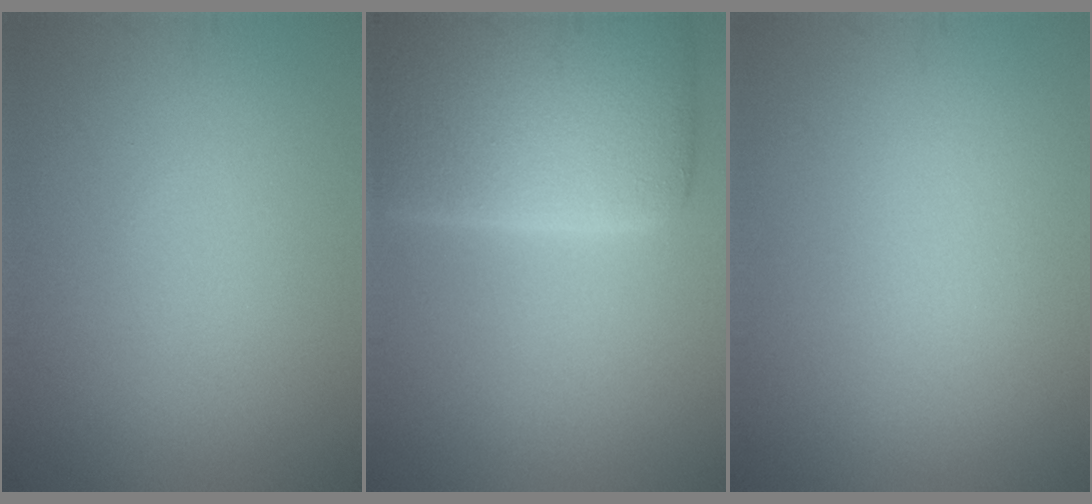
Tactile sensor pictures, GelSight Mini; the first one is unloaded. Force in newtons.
{"total": 11.4, "press": 11.4, "slide": 0.5}
{"total": 0.0}